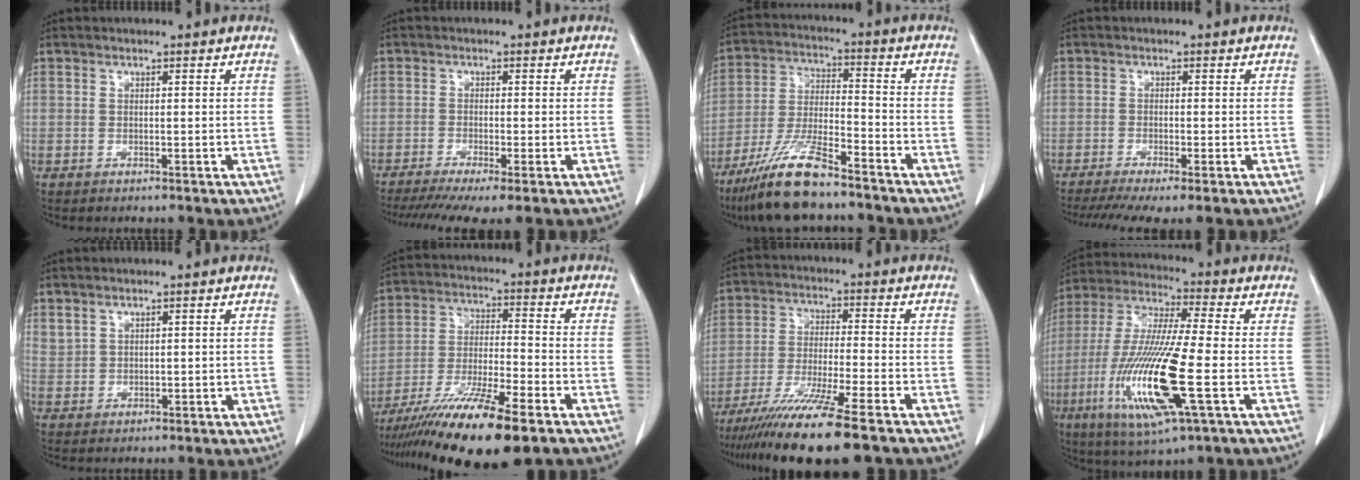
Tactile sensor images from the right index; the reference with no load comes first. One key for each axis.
{"total": 8.8, "fx": -6.4, "fy": 0.7, "fz": 6.0, "tx": -0.093, "ty": -0.014, "tz": -0.106}
{"total": 12.0, "fx": -9.3, "fy": 1.5, "fz": 7.5, "tx": -0.152, "ty": -0.023, "tz": -0.175}
{"total": 7.7, "fx": -5.7, "fy": 0.7, "fz": 5.1, "tx": -0.081, "ty": -0.012, "tz": -0.095}
{"total": 2.2, "fx": 1.9, "fy": 1.0, "fz": 0.7, "tx": -0.016, "ty": 0.006, "tz": 0.046}
{"total": 15.9, "fx": -10.9, "fy": 1.1, "fz": 11.5, "tx": -0.206, "ty": -0.040, "tz": -0.192}
{"total": 14.5, "fx": -11.1, "fy": -0.7, "fz": 9.3, "tx": -0.175, "ty": -0.048, "tz": -0.188}
{"total": 18.1, "fx": -4.9, "fy": 1.5, "fz": 17.4, "tx": -0.366, "ty": -0.024, "tz": -0.089}